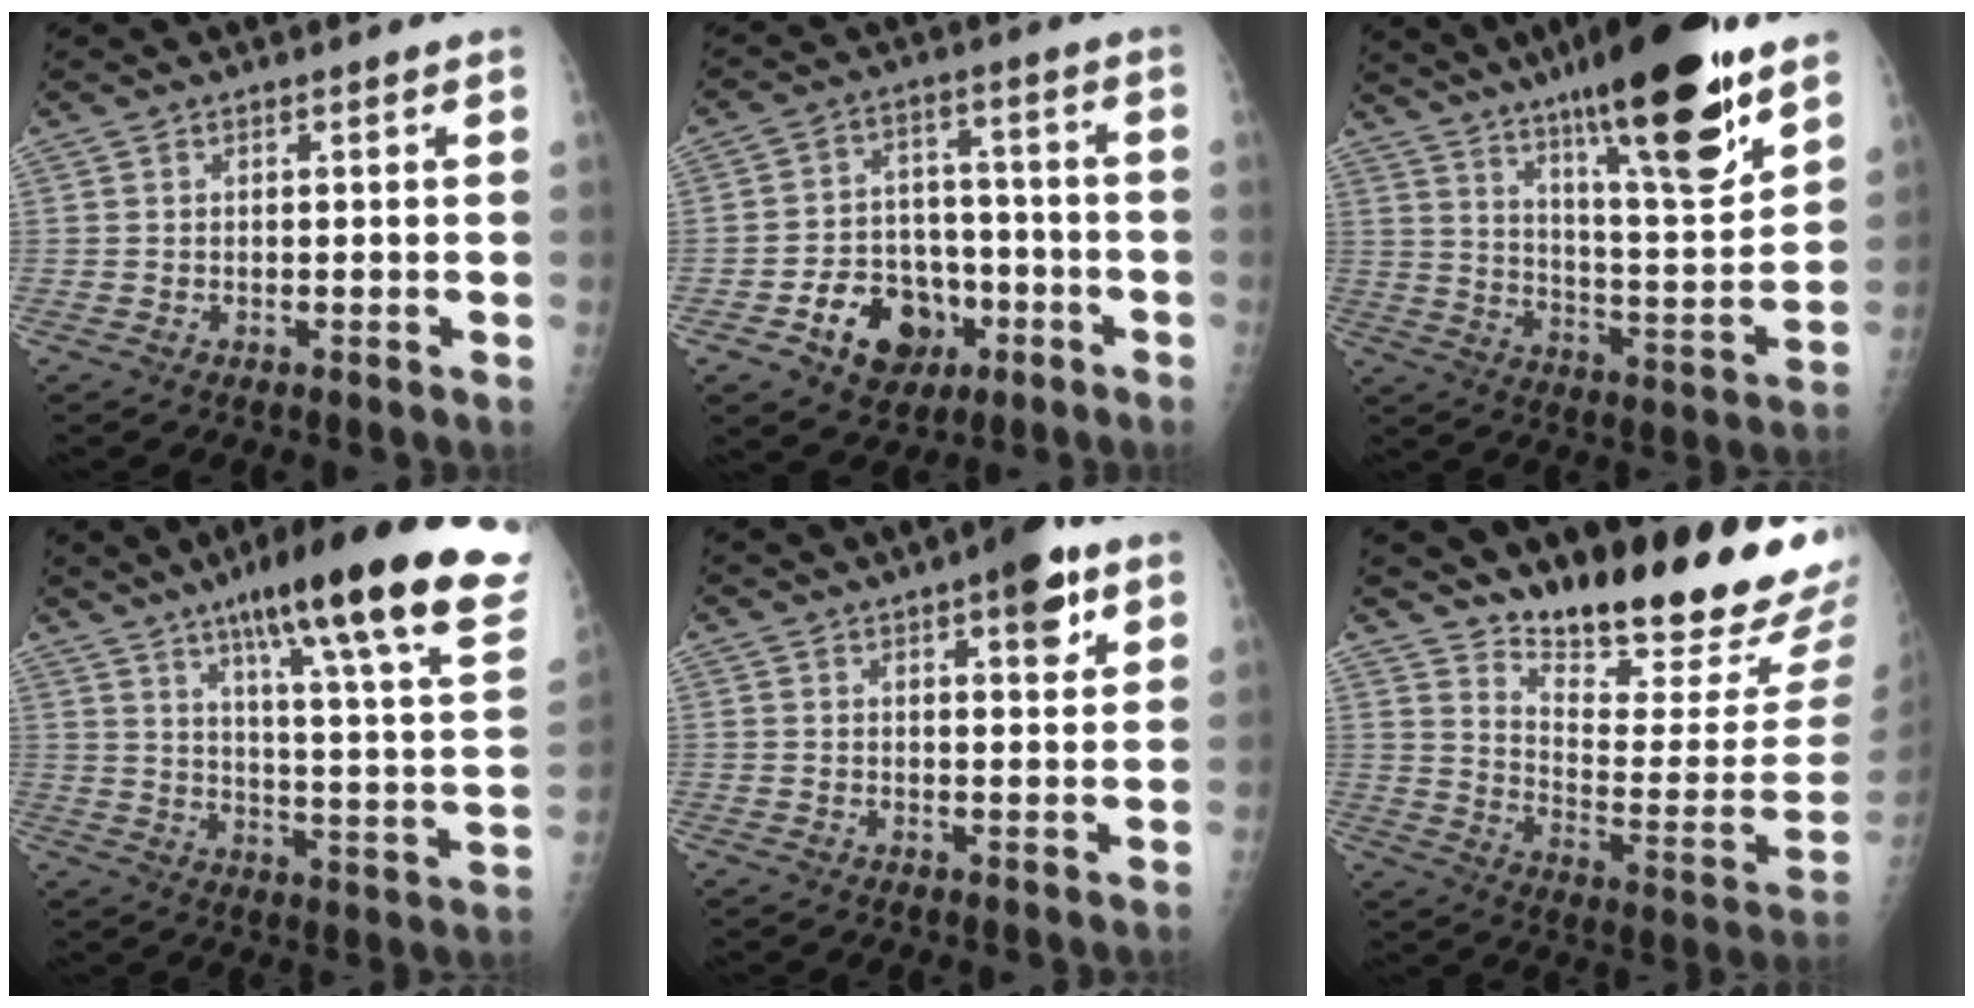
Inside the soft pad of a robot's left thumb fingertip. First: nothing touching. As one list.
[{"total": 12.8, "force": [-5.6, 9.6, 6.4], "torque": [-0.060, 0.038, -0.081]}, {"total": 24.6, "force": [16.0, 4.2, 18.3], "torque": [-0.270, -0.068, 0.260]}, {"total": 28.9, "force": [19.2, 3.2, 21.3], "torque": [-0.290, -0.069, 0.268]}, {"total": 7.9, "force": [4.4, 2.4, 6.1], "torque": [-0.068, -0.017, 0.056]}, {"total": 24.8, "force": [20.5, 4.9, 13.1], "torque": [-0.167, -0.147, 0.294]}]